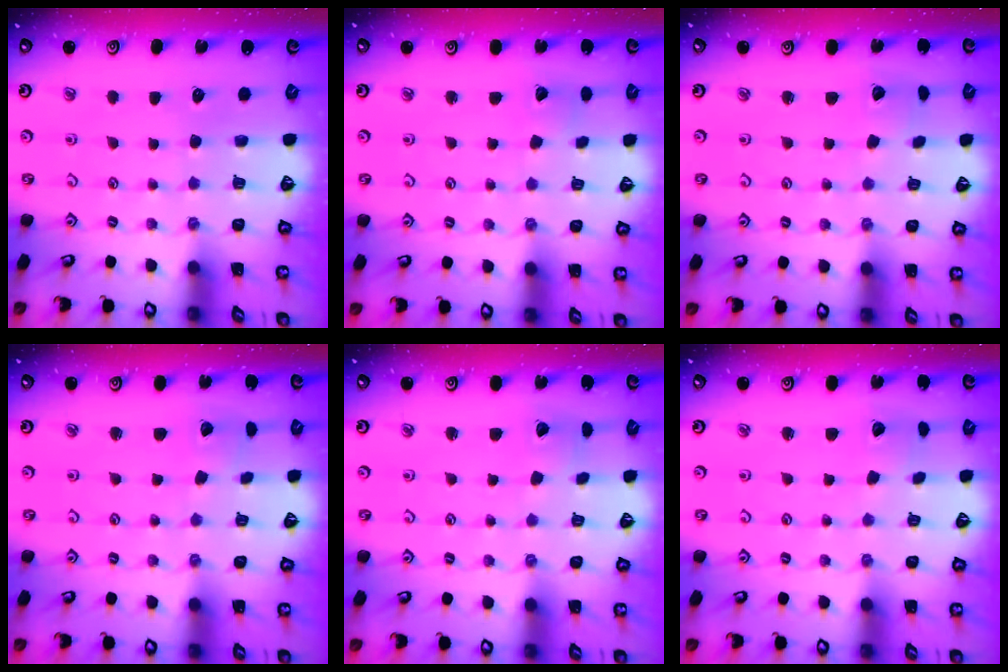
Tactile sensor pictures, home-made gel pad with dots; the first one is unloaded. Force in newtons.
{"total": 2.9, "press": 2.9, "slide": 0.2}
{"total": 2.9, "press": 2.9, "slide": 0.2}
{"total": 2.2, "press": 2.2, "slide": 0.1}
{"total": 2.6, "press": 2.6, "slide": 0.3}
{"total": 2.9, "press": 2.9, "slide": 0.2}